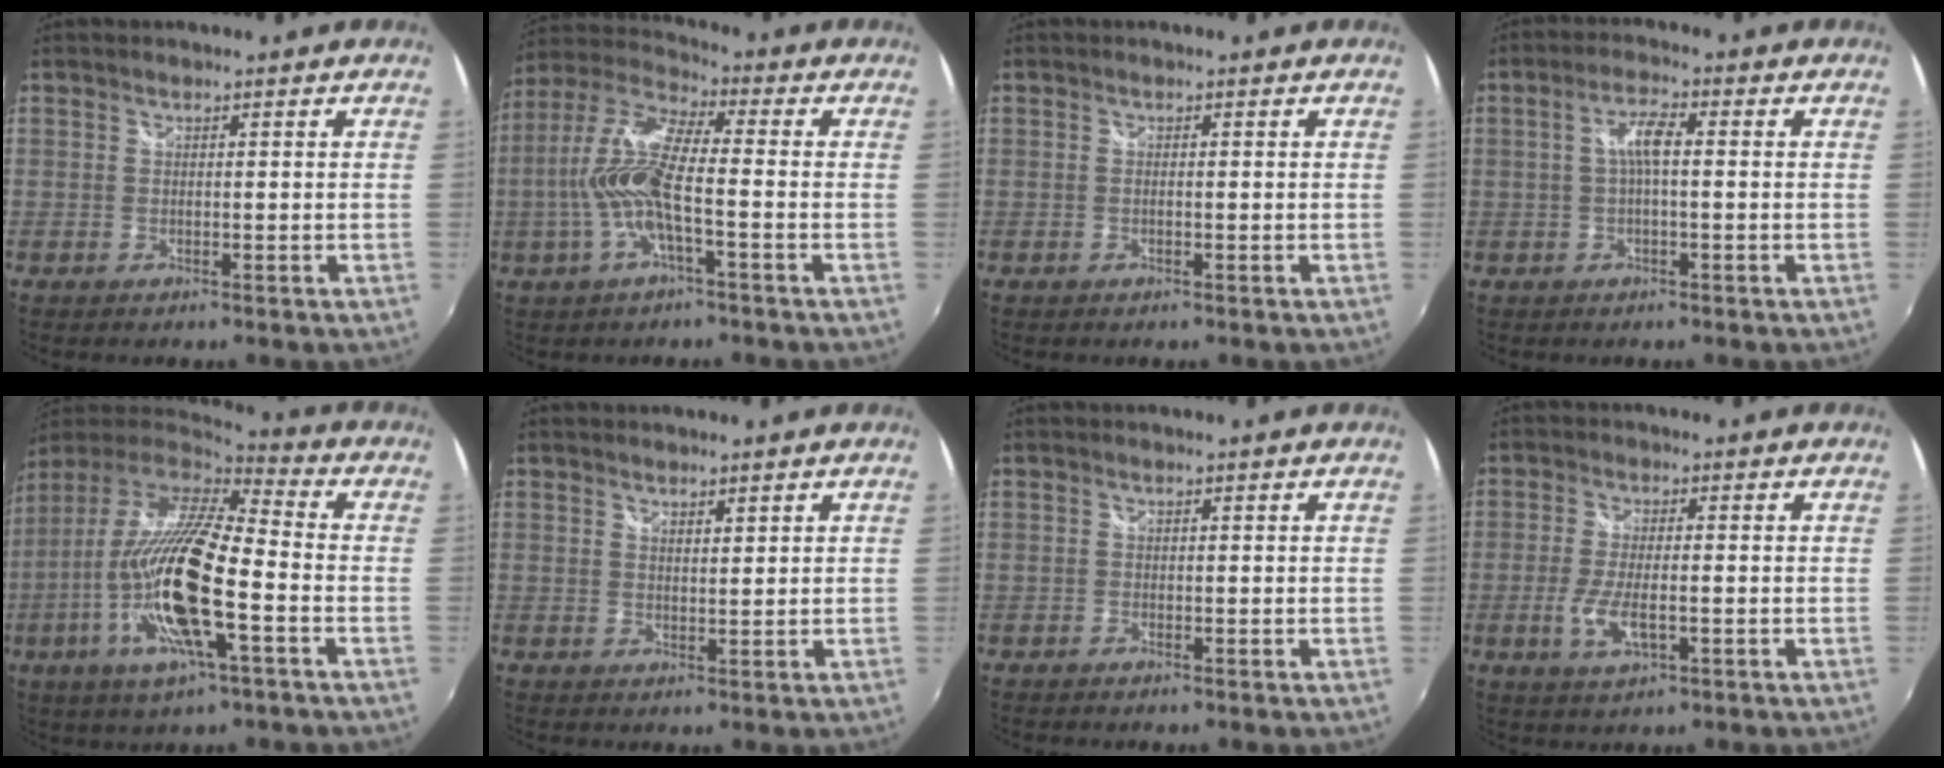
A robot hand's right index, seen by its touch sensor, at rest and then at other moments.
{"total": 12.4, "force": [-2.6, 2.6, 11.9], "torque": [-0.242, 0.000, -0.052]}
{"total": 0.6, "force": [-0.2, 0.0, 0.6], "torque": [-0.013, 0.001, -0.006]}
{"total": 4.2, "force": [0.0, 0.9, 4.1], "torque": [-0.077, 0.010, 0.001]}
{"total": 21.7, "force": [-6.2, 4.4, 20.3], "torque": [-0.378, -0.035, -0.125]}
{"total": 1.7, "force": [1.4, 0.5, 0.8], "torque": [-0.011, -0.001, 0.024]}
{"total": 0.6, "force": [-0.5, 0.3, 0.2], "torque": [-0.003, -0.003, -0.011]}
{"total": 6.4, "force": [-2.0, 2.0, 5.7], "torque": [-0.120, -0.011, -0.037]}